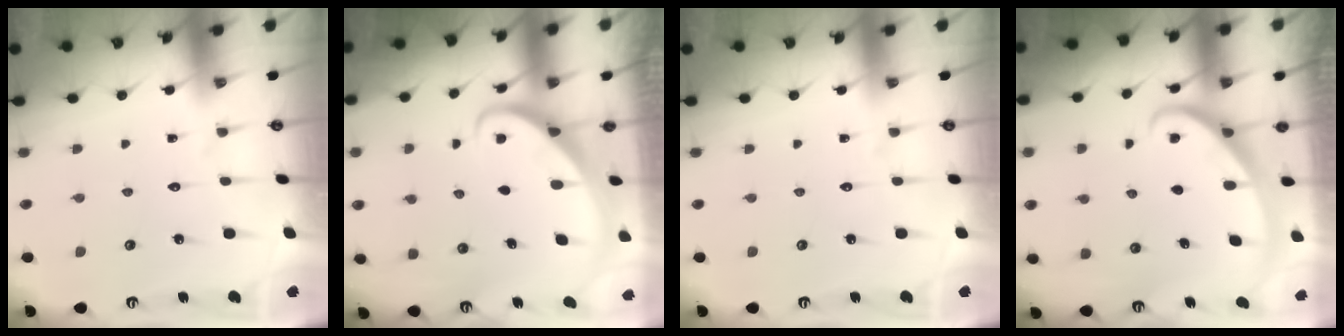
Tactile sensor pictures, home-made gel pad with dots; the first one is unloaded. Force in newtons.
{"total": 2.7, "press": 2.7, "slide": 0.2}
{"total": 0.0}
{"total": 2.5, "press": 2.5, "slide": 0.2}